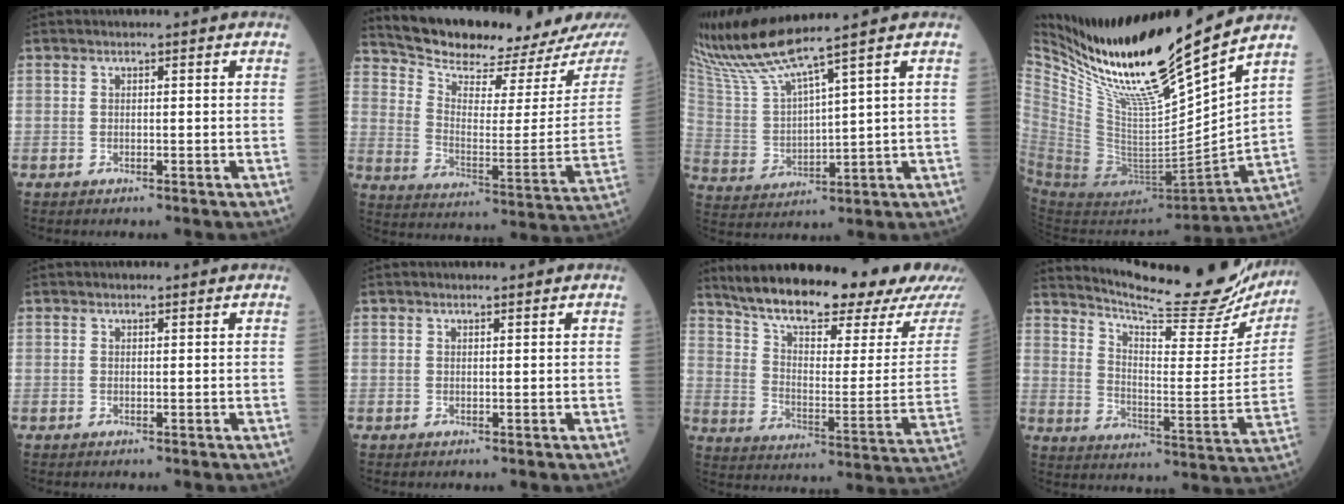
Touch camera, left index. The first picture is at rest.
{"total": 18.6, "force": [17.1, 1.8, 7.0], "torque": [-0.121, -0.069, 0.250]}
{"total": 9.8, "force": [8.4, -2.3, 4.4], "torque": [-0.108, -0.005, 0.178]}
{"total": 21.7, "force": [18.4, -0.3, 11.4], "torque": [-0.203, -0.067, 0.336]}
{"total": 0.8, "force": [0.8, 0.1, 0.2], "torque": [-0.005, 0.009, 0.009]}
{"total": 1.5, "force": [1.3, 0.0, 0.7], "torque": [-0.007, 0.008, 0.017]}
{"total": 24.4, "force": [20.1, 4.1, 13.1], "torque": [-0.208, -0.028, 0.277]}
{"total": 23.2, "force": [21.3, 3.1, 8.8], "torque": [-0.145, -0.070, 0.278]}